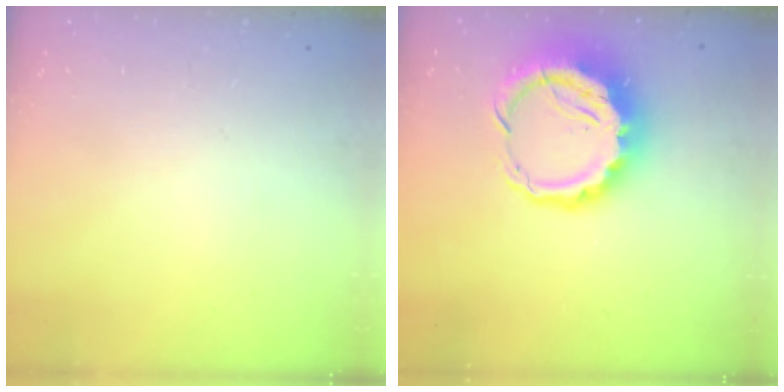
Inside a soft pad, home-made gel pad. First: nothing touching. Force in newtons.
{"total": 12.5, "press": 12.2, "slide": 3.1}